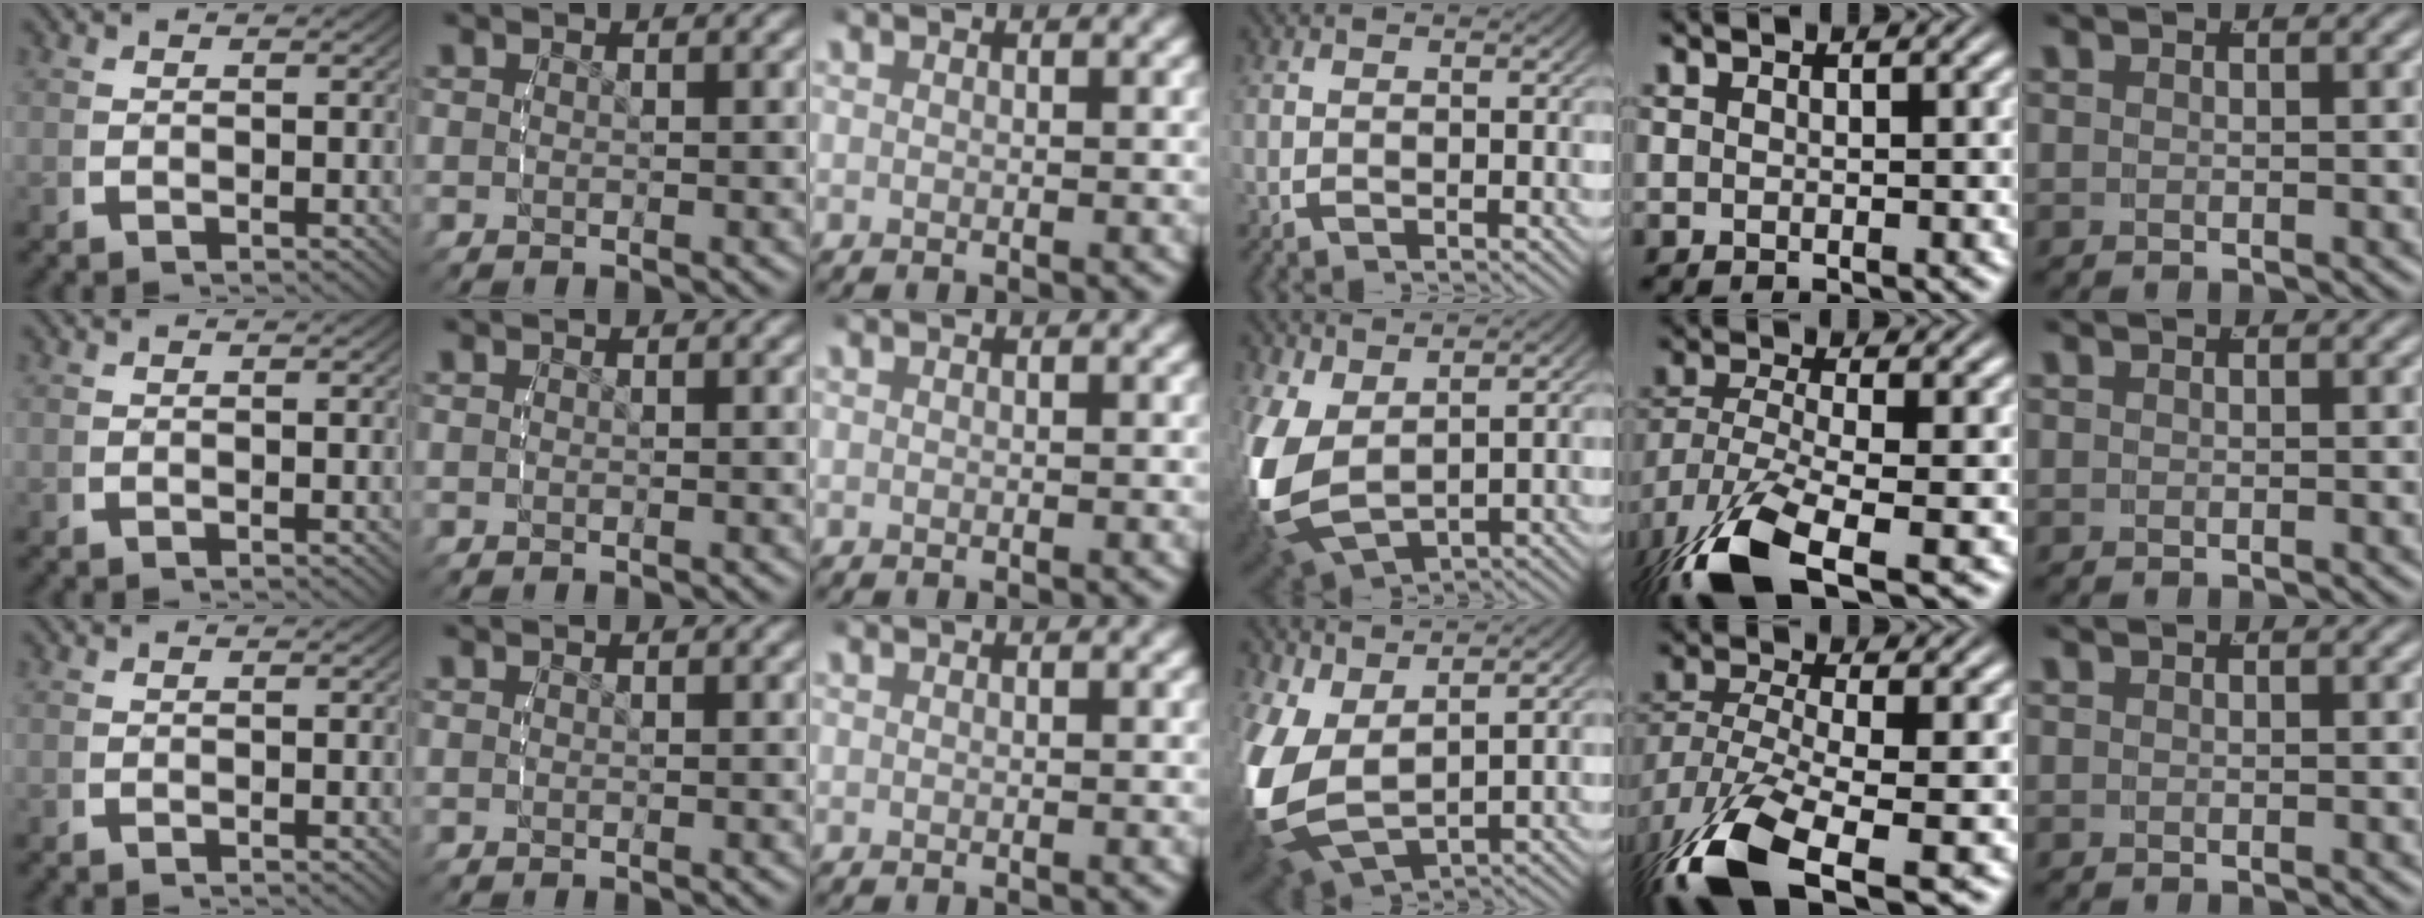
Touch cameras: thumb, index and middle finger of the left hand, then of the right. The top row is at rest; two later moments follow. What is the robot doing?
{"motion": "lift_and_place", "object": "pen"}